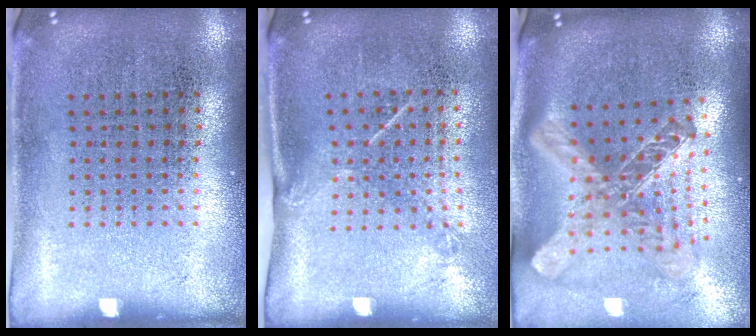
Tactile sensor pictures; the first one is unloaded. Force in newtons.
{"total": 1.5, "press": 1.0, "slide": 1.1}
{"total": 2.7, "press": 2.0, "slide": 1.9}